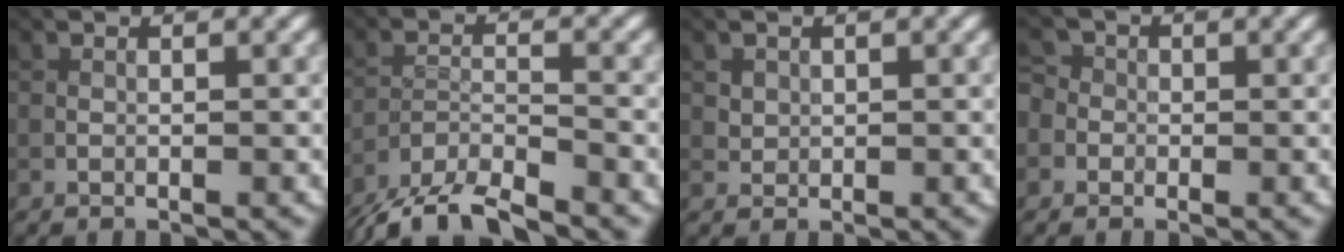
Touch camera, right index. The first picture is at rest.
{"total": 6.9, "force": [-6.2, 1.5, 2.8], "torque": [-0.054, -0.012, -0.113]}
{"total": 1.3, "force": [0.4, 1.2, 0.4], "torque": [0.000, -0.005, 0.019]}
{"total": 3.6, "force": [-1.3, 3.2, 1.0], "torque": [0.004, 0.014, -0.048]}